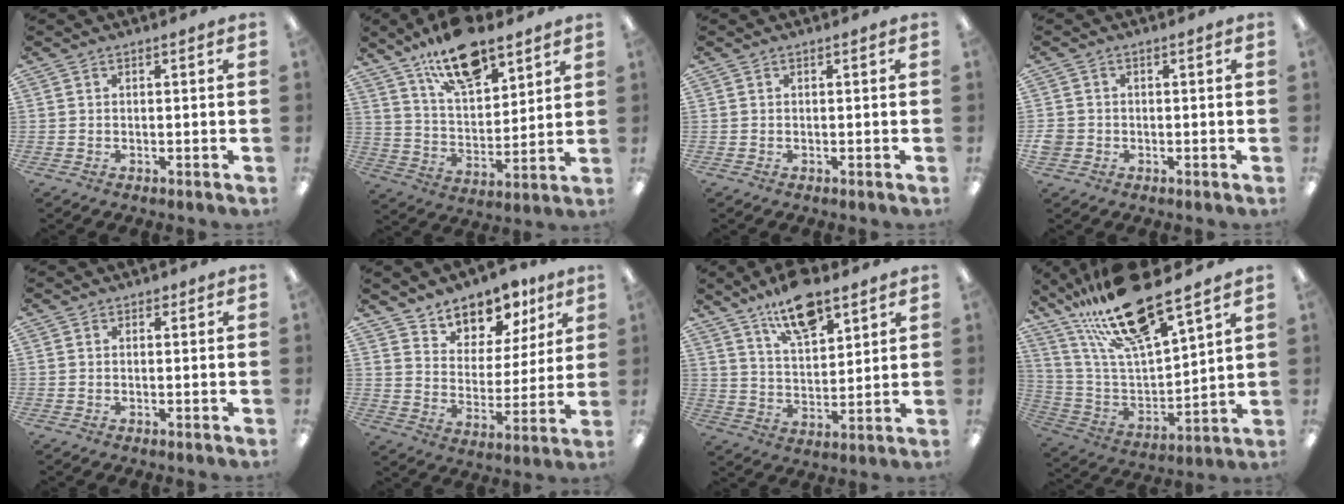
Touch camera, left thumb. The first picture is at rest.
{"total": 16.8, "force": [12.2, 6.9, 9.1], "torque": [-0.153, -0.060, 0.213]}
{"total": 0.0}
{"total": 2.9, "force": [-0.7, 2.5, 1.2], "torque": [-0.026, 0.004, -0.014]}
{"total": 0.7, "force": [0.4, 0.5, 0.3], "torque": [-0.007, 0.003, 0.007]}
{"total": 11.9, "force": [9.8, 6.1, 2.7], "torque": [-0.045, -0.076, 0.180]}
{"total": 13.3, "force": [9.6, 5.2, 7.6], "torque": [-0.128, -0.044, 0.170]}
{"total": 23.0, "force": [17.7, 5.6, 13.5], "torque": [-0.254, -0.099, 0.303]}